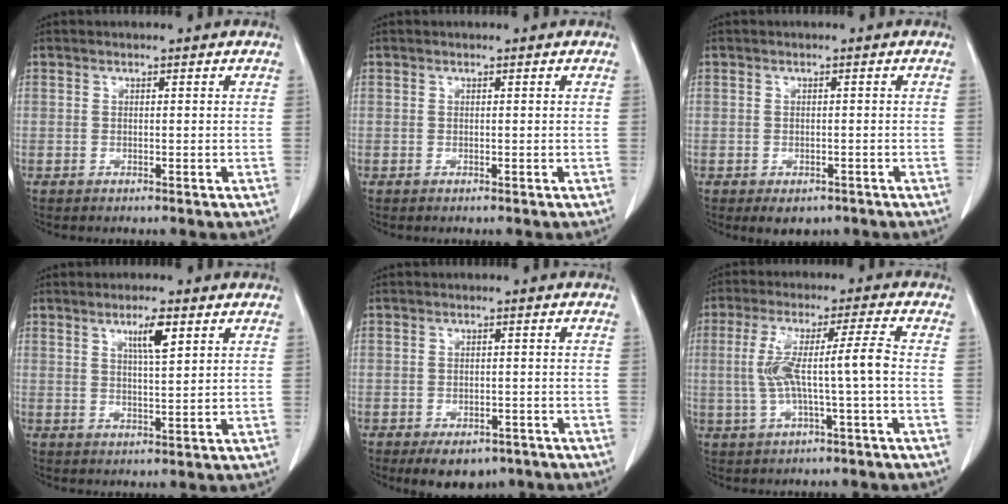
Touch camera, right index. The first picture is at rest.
{"total": 0.0}
{"total": 3.2, "force": [-2.0, 2.0, 1.3], "torque": [-0.008, 0.000, -0.018]}
{"total": 4.4, "force": [2.2, 0.4, 3.8], "torque": [-0.065, -0.002, 0.038]}
{"total": 6.7, "force": [-4.8, 3.7, 2.7], "torque": [-0.027, 0.003, -0.062]}
{"total": 8.3, "force": [-0.7, -0.3, 8.2], "torque": [-0.160, 0.022, -0.008]}